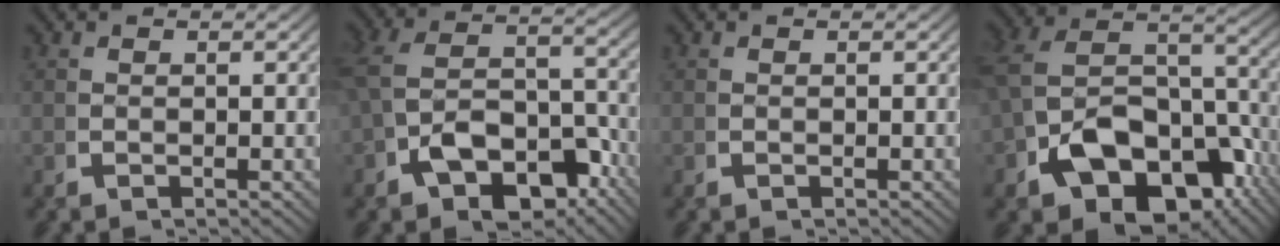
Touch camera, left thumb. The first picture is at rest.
{"total": 8.4, "force": [-2.2, 5.8, 5.7], "torque": [-0.130, -0.032, -0.025]}
{"total": 0.0}
{"total": 14.4, "force": [-4.4, 9.8, 9.5], "torque": [-0.196, -0.057, -0.048]}